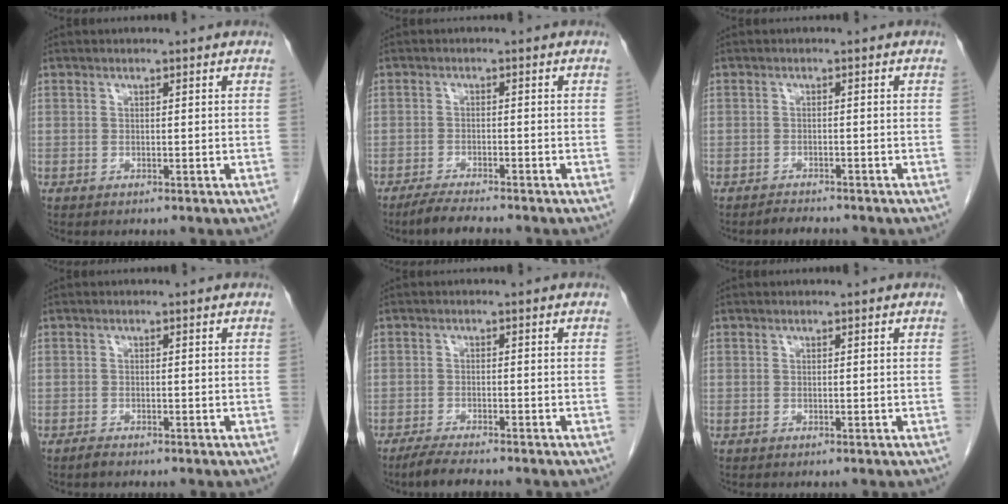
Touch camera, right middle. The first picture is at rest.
{"total": 4.4, "force": [-3.9, 0.2, 2.1], "torque": [-0.039, -0.014, -0.068]}
{"total": 2.0, "force": [-1.9, 0.3, 0.3], "torque": [-0.011, -0.007, -0.028]}
{"total": 1.0, "force": [-0.9, 0.2, 0.4], "torque": [-0.012, -0.001, -0.014]}
{"total": 4.5, "force": [-3.9, 0.3, 2.4], "torque": [-0.045, -0.013, -0.066]}
{"total": 0.0}